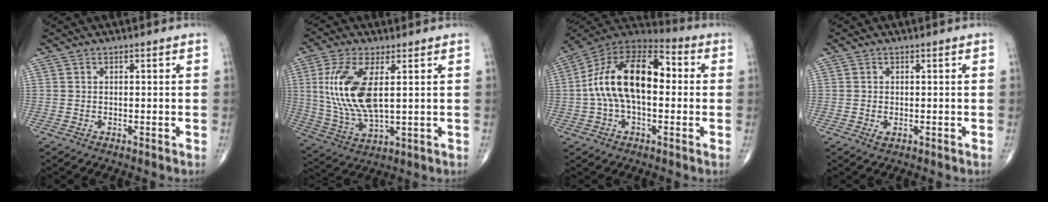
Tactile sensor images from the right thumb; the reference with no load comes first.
{"total": 13.9, "force": [2.6, 5.7, 12.4], "torque": [-0.275, -0.014, 0.061]}
{"total": 18.6, "force": [0.8, 10.0, 15.7], "torque": [-0.273, 0.044, 0.005]}
{"total": 1.0, "force": [-0.2, 0.6, 0.8], "torque": [-0.014, -0.002, -0.002]}